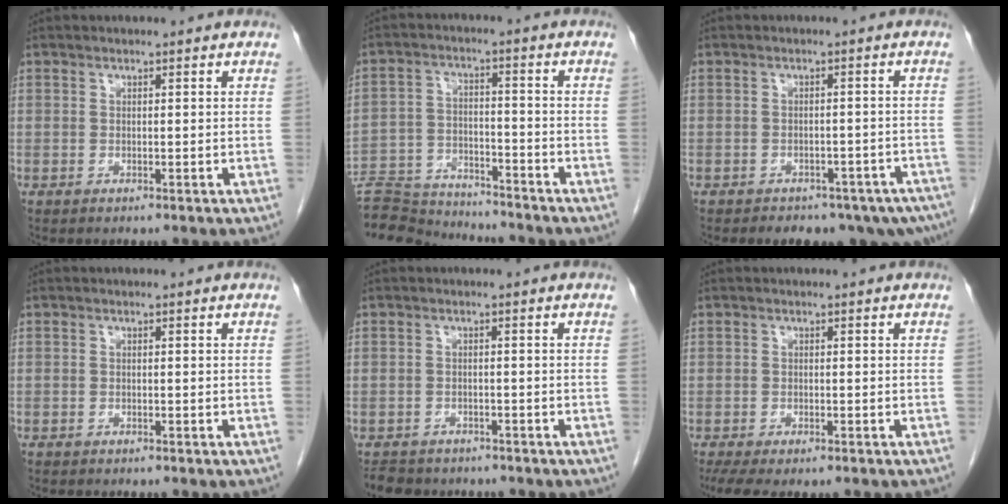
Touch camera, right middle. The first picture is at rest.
{"total": 13.5, "force": [-13.1, 1.4, 3.0], "torque": [-0.048, 0.007, -0.216]}
{"total": 12.7, "force": [-9.5, 6.3, 5.4], "torque": [-0.072, 0.002, -0.107]}
{"total": 1.4, "force": [-1.2, 0.4, 0.5], "torque": [-0.013, -0.003, -0.015]}
{"total": 6.2, "force": [-5.4, 2.7, 1.4], "torque": [-0.028, -0.005, -0.076]}
{"total": 6.7, "force": [-5.1, 2.1, 3.8], "torque": [-0.064, -0.013, -0.078]}